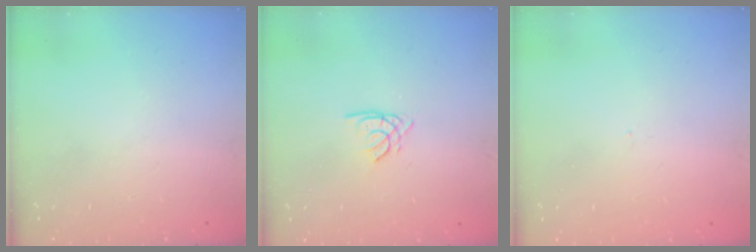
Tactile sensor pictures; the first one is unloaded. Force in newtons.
{"total": 1.6, "press": 1.6, "slide": 0.2}
{"total": 0.0}